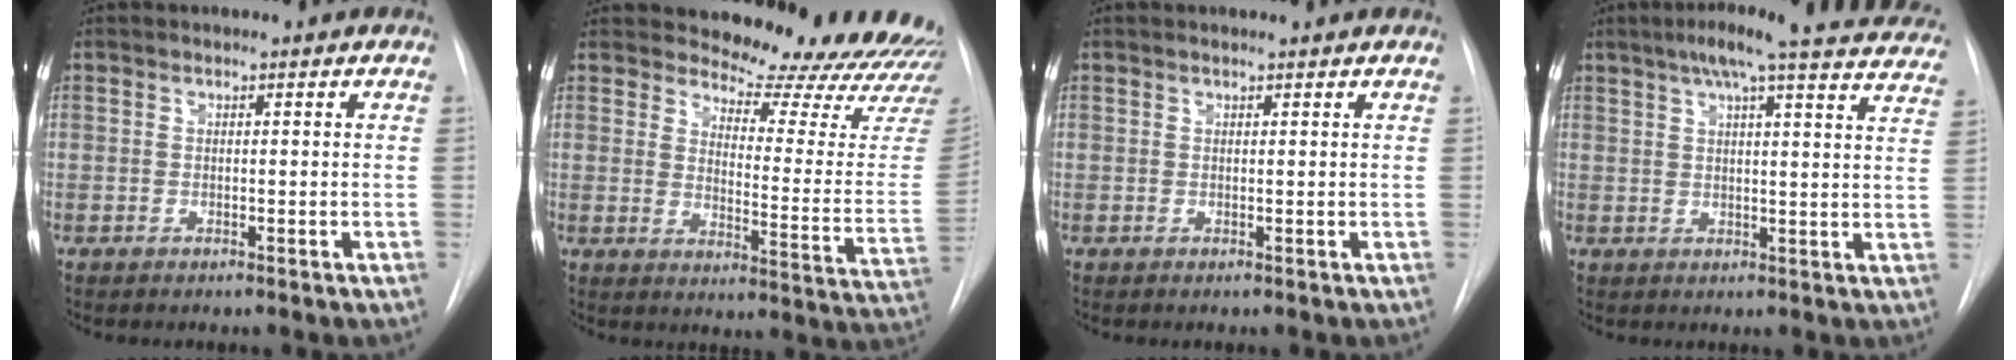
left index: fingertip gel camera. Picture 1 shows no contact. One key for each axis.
{"total": 21.3, "fx": 20.2, "fy": 3.2, "fz": 6.0, "tx": -0.068, "ty": -0.129, "tz": 0.228}
{"total": 1.2, "fx": 1.2, "fy": -0.1, "fz": 0.2, "tx": -0.013, "ty": 0.007, "tz": 0.016}
{"total": 21.7, "fx": 18.6, "fy": 2.0, "fz": 11.0, "tx": -0.155, "ty": -0.004, "tz": 0.216}